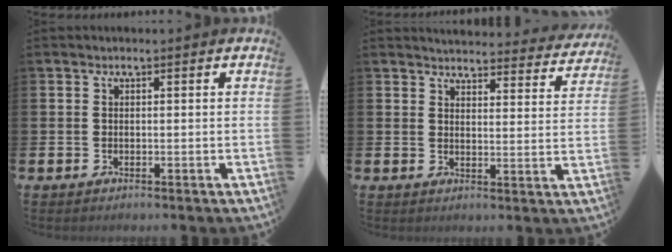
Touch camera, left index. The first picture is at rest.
{"total": 4.1, "force": [4.1, 0.6, 0.3], "torque": [-0.004, -0.039, 0.067]}